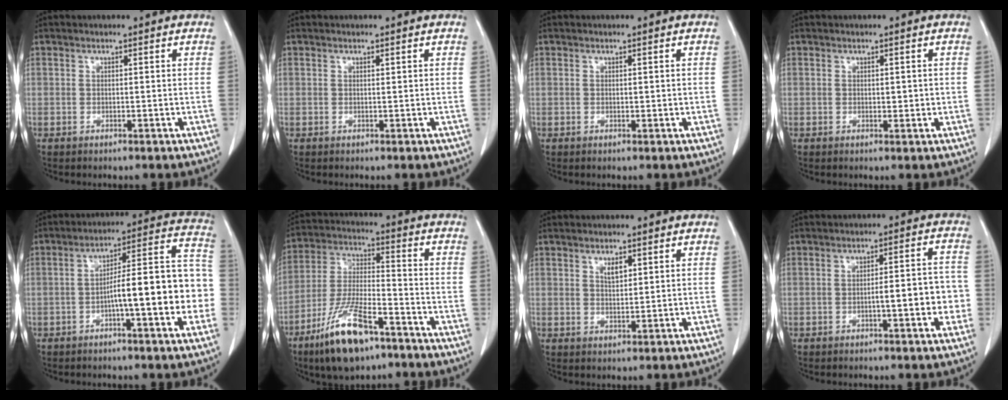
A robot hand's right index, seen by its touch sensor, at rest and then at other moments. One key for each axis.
{"total": 0.0}
{"total": 0.7, "fx": 0.2, "fy": 0.5, "fz": 0.4, "tx": -0.003, "ty": 0.000, "tz": 0.003}
{"total": 1.4, "fx": 0.1, "fy": 0.9, "fz": 1.1, "tx": -0.012, "ty": 0.000, "tz": 0.004}
{"total": 14.3, "fx": -3.5, "fy": 2.2, "fz": 13.7, "tx": -0.181, "ty": 0.042, "tz": -0.049}
{"total": 13.8, "fx": -8.7, "fy": 3.8, "fz": 10.1, "tx": -0.210, "ty": -0.019, "tz": -0.158}
{"total": 2.1, "fx": 1.2, "fy": 0.9, "fz": 1.5, "tx": -0.025, "ty": -0.002, "tz": 0.022}
{"total": 7.7, "fx": -2.1, "fy": 1.6, "fz": 7.2, "tx": -0.094, "ty": 0.030, "tz": -0.026}